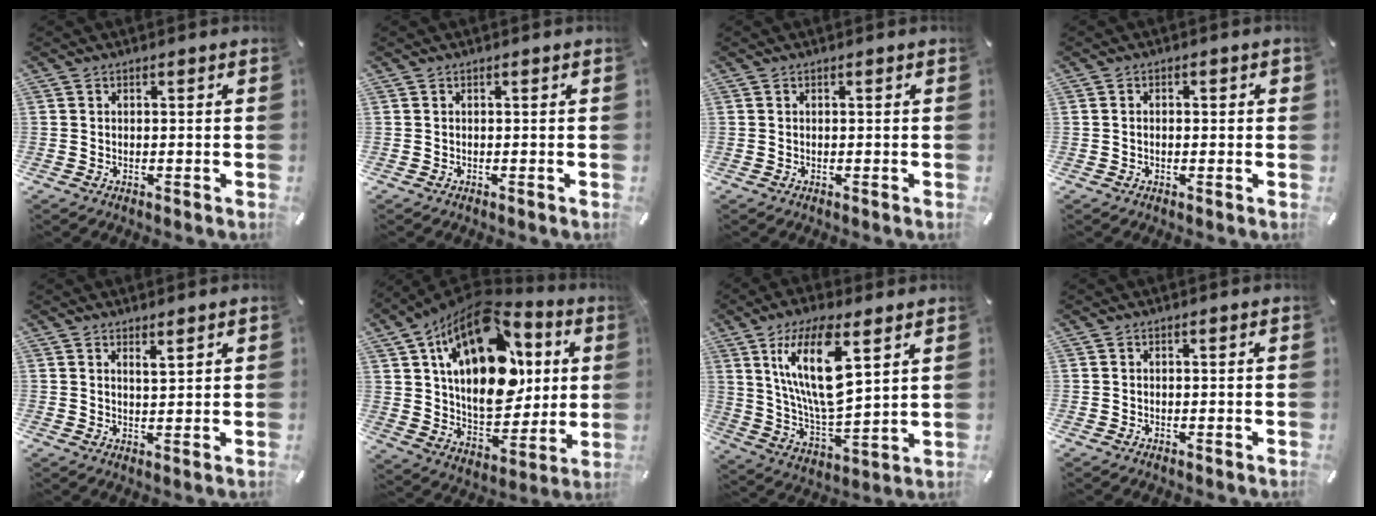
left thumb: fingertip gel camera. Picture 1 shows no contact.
{"total": 0.0}
{"total": 0.0}
{"total": 1.7, "force": [-0.3, 1.1, 1.3], "torque": [-0.024, 0.005, -0.008]}
{"total": 2.4, "force": [2.0, 0.2, 1.4], "torque": [-0.021, -0.008, 0.033]}
{"total": 24.7, "force": [7.9, 15.7, 17.4], "torque": [-0.291, -0.052, 0.137]}
{"total": 17.7, "force": [8.1, 6.3, 14.4], "torque": [-0.291, -0.023, 0.132]}
{"total": 0.0}